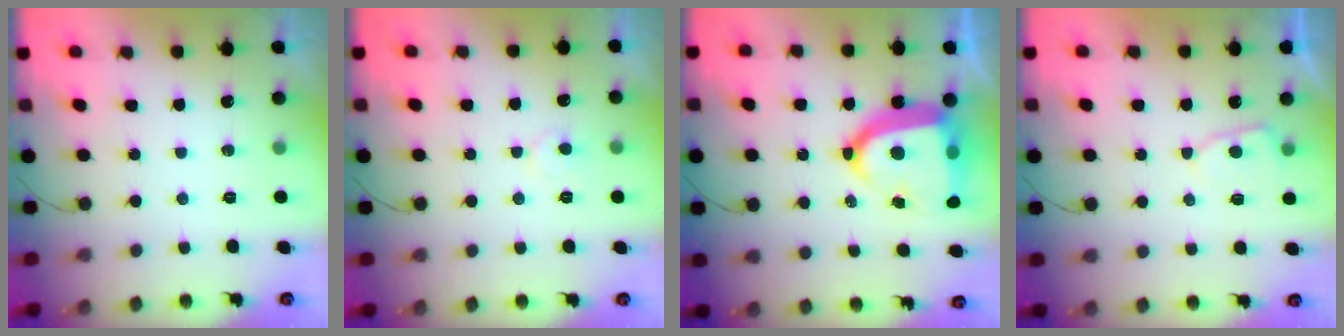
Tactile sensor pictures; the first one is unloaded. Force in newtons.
{"total": 4.7, "press": 4.7, "slide": 0.4}
{"total": 20.5, "press": 20.4, "slide": 1.8}
{"total": 3.6, "press": 3.6, "slide": 0.4}